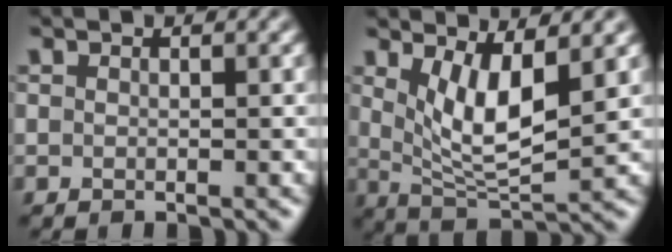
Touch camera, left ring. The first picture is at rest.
{"total": 5.4, "force": [1.5, 1.8, 4.8], "torque": [-0.092, -0.018, 0.036]}